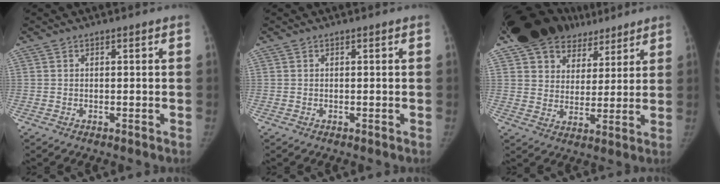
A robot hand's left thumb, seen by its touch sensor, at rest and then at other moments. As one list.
[{"total": 0.0}, {"total": 18.9, "force": [13.9, 11.2, 6.2], "torque": [-0.101, -0.028, 0.229]}]